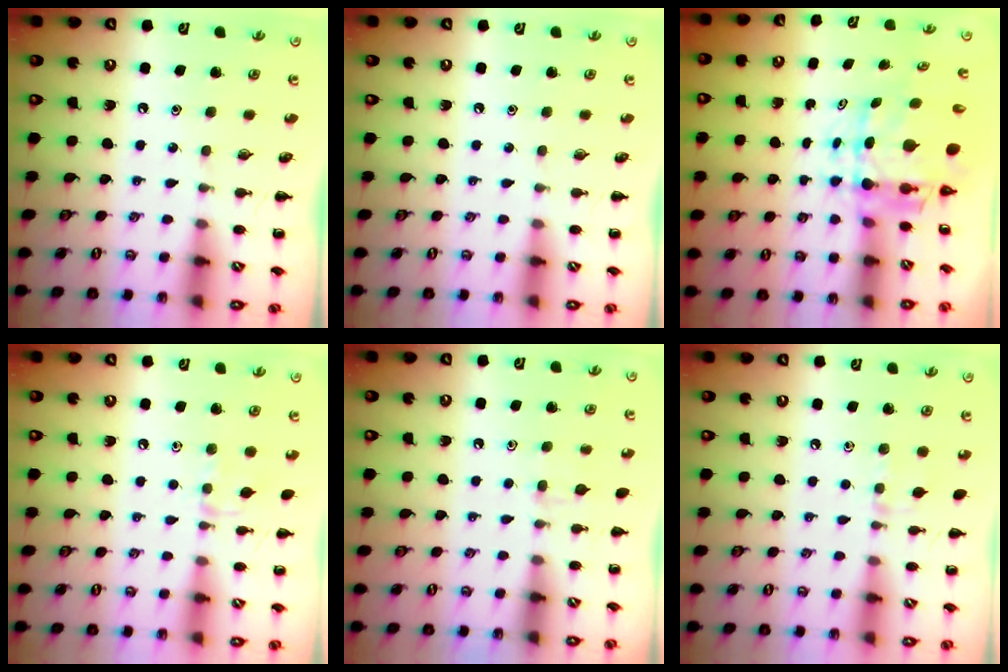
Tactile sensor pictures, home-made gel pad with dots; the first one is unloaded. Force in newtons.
{"total": 0.0}
{"total": 7.8, "press": 7.3, "slide": 2.7}
{"total": 6.0, "press": 5.7, "slide": 1.8}
{"total": 4.7, "press": 4.3, "slide": 1.8}
{"total": 6.5, "press": 6.2, "slide": 1.8}